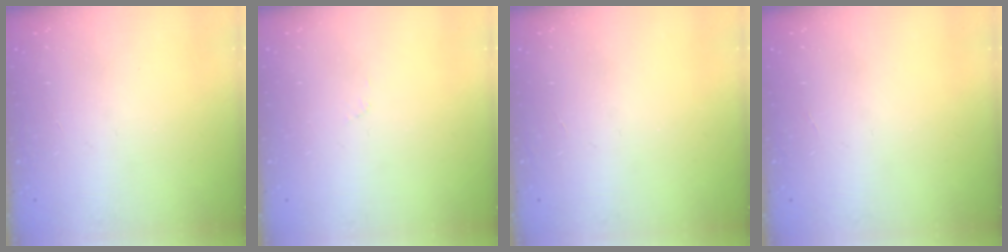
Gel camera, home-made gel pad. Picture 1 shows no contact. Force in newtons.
{"total": 2.5, "press": 2.4, "slide": 0.3}
{"total": 0.0}
{"total": 0.0}